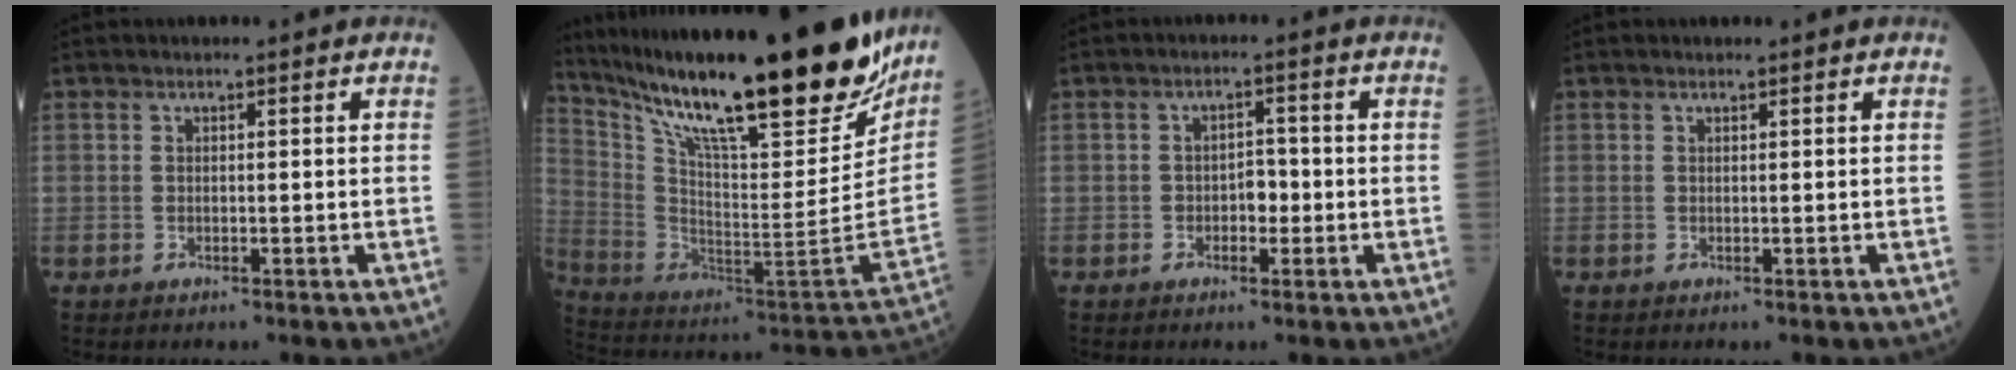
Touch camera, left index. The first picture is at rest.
{"total": 33.8, "force": [25.8, 5.2, 21.1], "torque": [-0.369, -0.053, 0.391]}
{"total": 2.6, "force": [-0.7, 1.6, 2.0], "torque": [-0.026, 0.007, -0.013]}
{"total": 0.0}